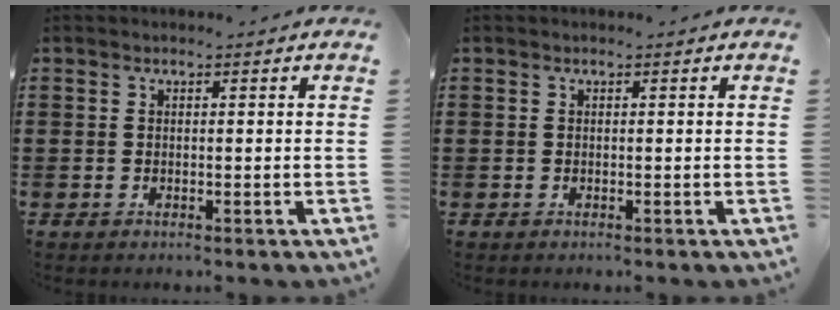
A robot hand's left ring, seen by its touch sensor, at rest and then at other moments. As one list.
[{"total": 0.0}]